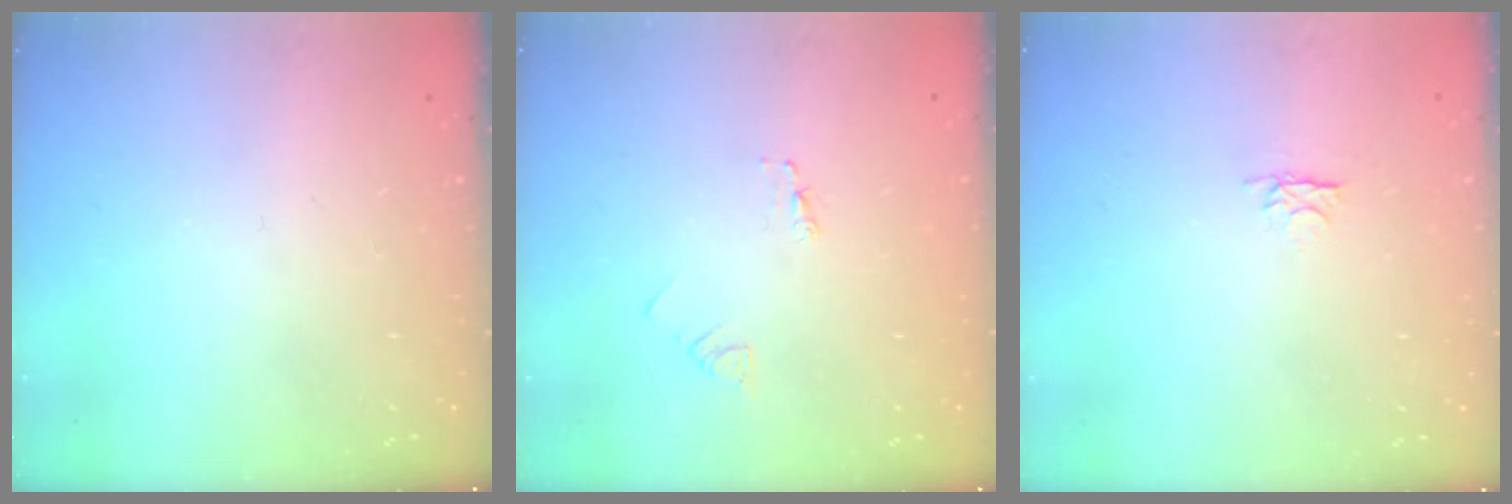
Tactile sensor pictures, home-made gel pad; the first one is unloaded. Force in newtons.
{"total": 2.1, "press": 2.1, "slide": 0.1}
{"total": 2.8, "press": 2.7, "slide": 0.4}